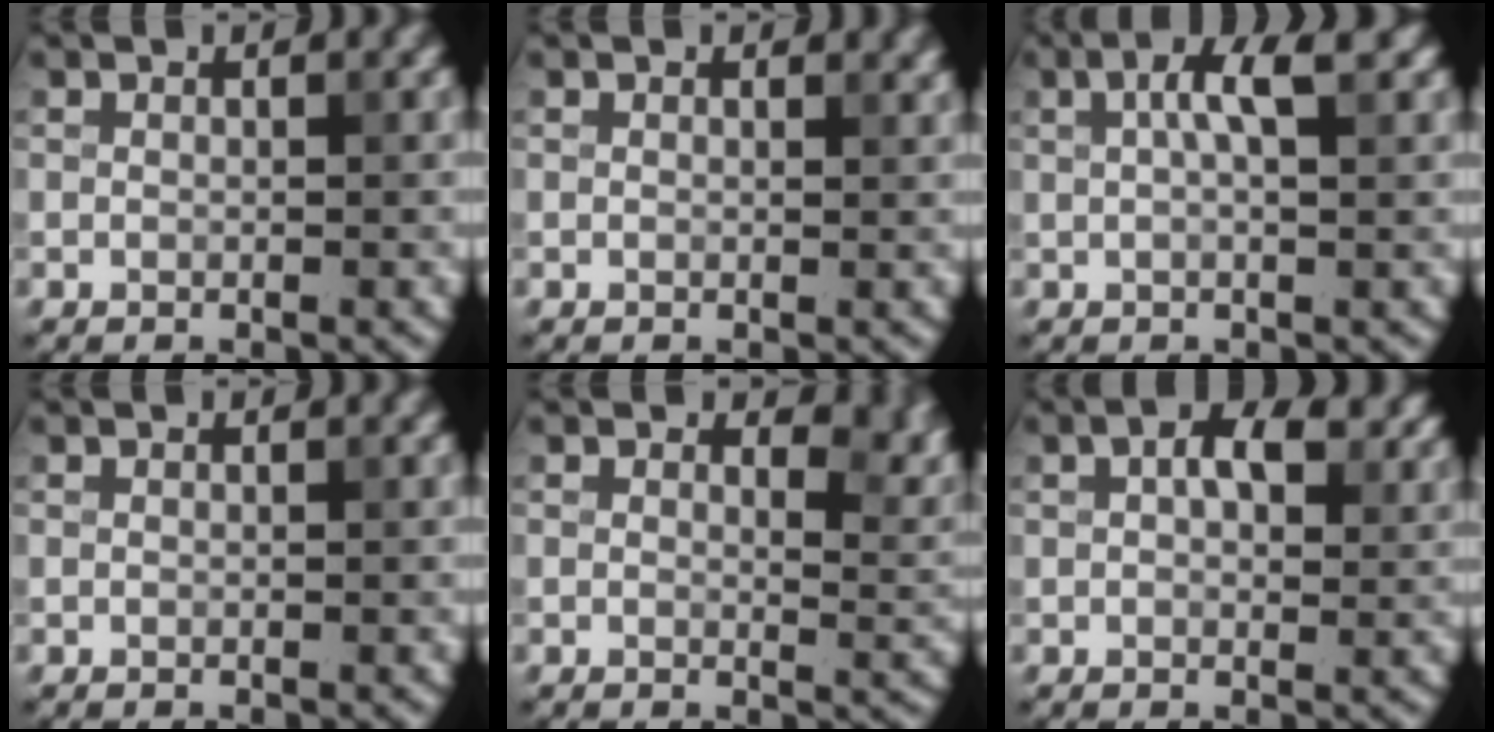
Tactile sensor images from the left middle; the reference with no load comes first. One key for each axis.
{"total": 0.6, "fx": 0.4, "fy": 0.3, "fz": 0.3, "tx": -0.003, "ty": -0.002, "tz": 0.006}
{"total": 4.0, "fx": 1.2, "fy": 1.2, "fz": 3.6, "tx": -0.067, "ty": 0.011, "tz": 0.017}
{"total": 0.0}
{"total": 4.5, "fx": 2.3, "fy": 2.3, "fz": 3.1, "tx": -0.034, "ty": -0.008, "tz": 0.027}
{"total": 4.6, "fx": 1.5, "fy": 2.6, "fz": 3.5, "tx": -0.053, "ty": 0.005, "tz": 0.021}